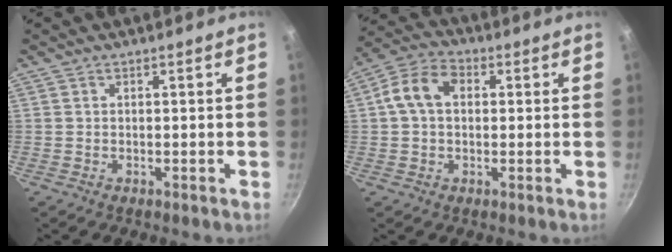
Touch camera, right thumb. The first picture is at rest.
{"total": 8.6, "force": [1.3, 6.0, 6.0], "torque": [-0.113, 0.027, 0.016]}